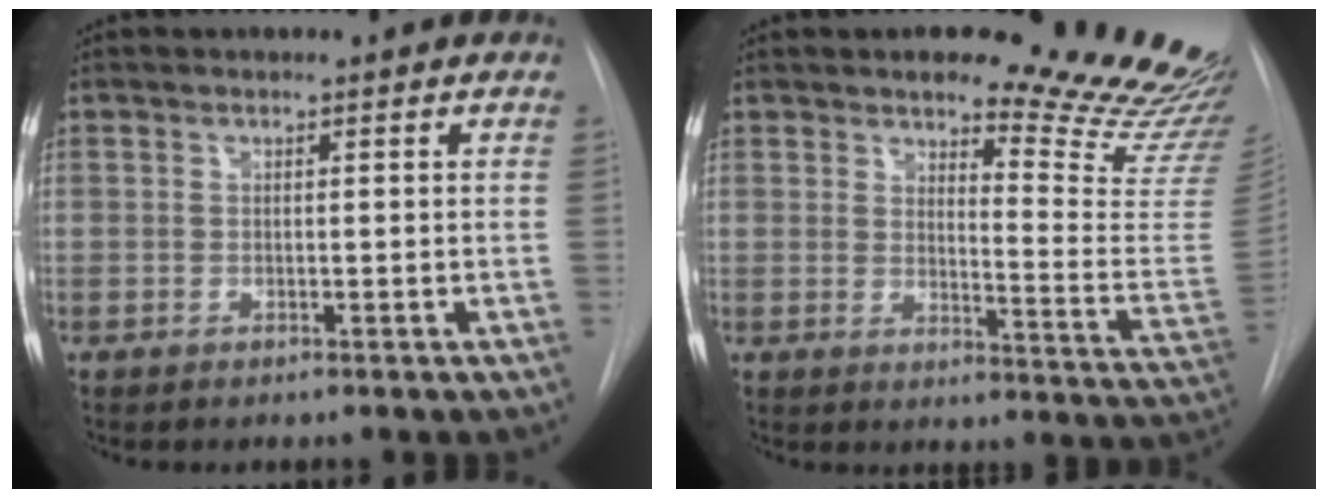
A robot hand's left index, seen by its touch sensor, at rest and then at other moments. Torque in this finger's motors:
{"motor_torque": [0.95, -1.19, 0.09, 0.00]}